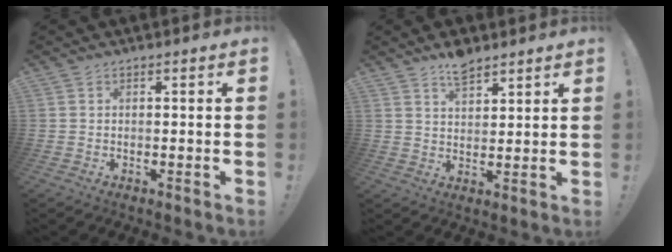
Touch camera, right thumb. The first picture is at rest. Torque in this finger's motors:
{"motor_torque": [-0.05, 1.36, 0.44, 0.22, 0.00]}